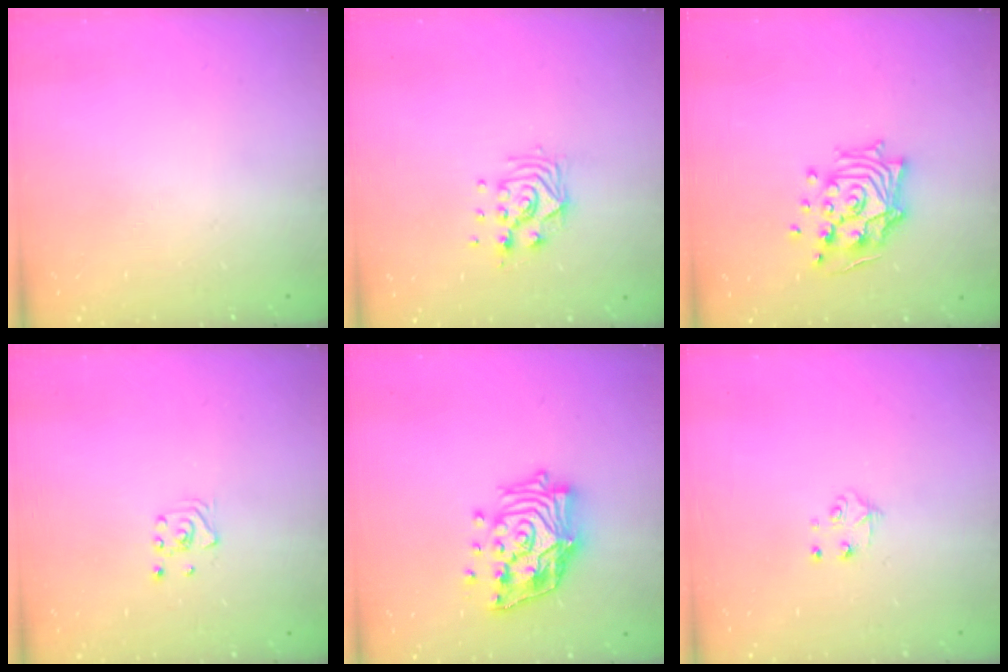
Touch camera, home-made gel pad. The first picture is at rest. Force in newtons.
{"total": 9.6, "press": 9.5, "slide": 0.8}
{"total": 13.8, "press": 13.6, "slide": 2.0}
{"total": 2.6, "press": 2.4, "slide": 1.0}
{"total": 16.6, "press": 16.4, "slide": 2.7}
{"total": 4.3, "press": 4.3, "slide": 0.5}